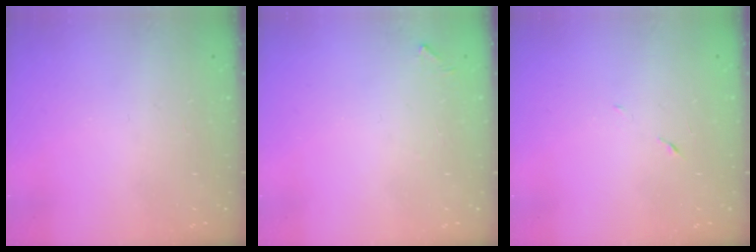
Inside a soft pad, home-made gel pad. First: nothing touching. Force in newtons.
{"total": 6.0, "press": 6.0, "slide": 0.3}
{"total": 5.0, "press": 4.8, "slide": 1.4}